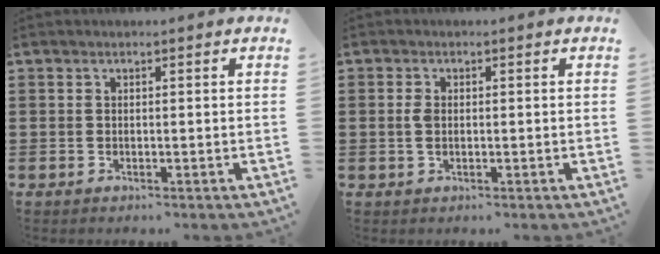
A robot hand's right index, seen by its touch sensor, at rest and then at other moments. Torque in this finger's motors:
{"motor_torque": [0.35, 0.03, 0.07, 0.07]}